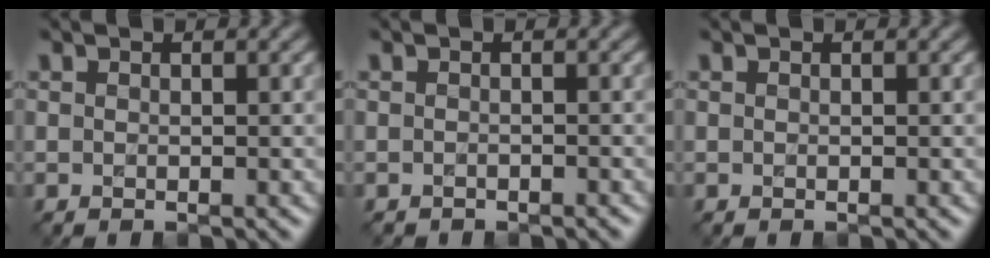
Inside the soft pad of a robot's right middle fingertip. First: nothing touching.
{"total": 0.6, "force": [-0.5, 0.2, 0.0], "torque": [0.001, -0.002, -0.008]}
{"total": 0.0}